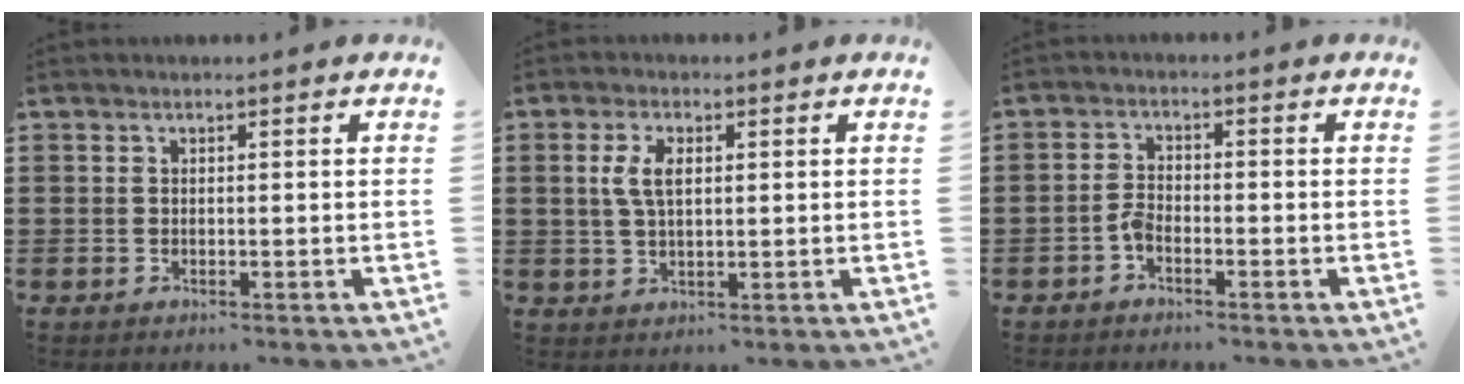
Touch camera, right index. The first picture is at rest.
{"total": 4.5, "force": [0.9, 2.2, 3.9], "torque": [-0.090, 0.008, 0.011]}
{"total": 2.0, "force": [-1.4, 0.8, 1.3], "torque": [-0.034, 0.003, -0.030]}